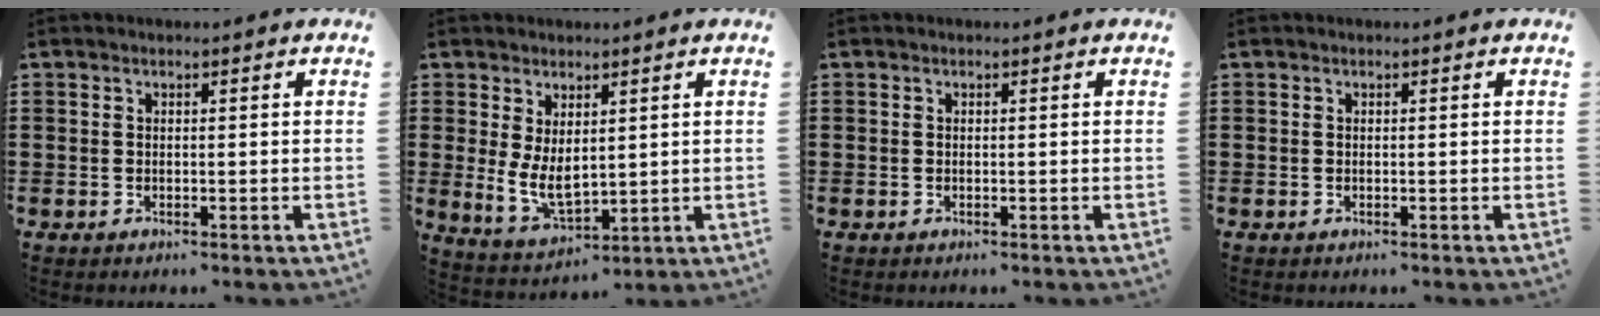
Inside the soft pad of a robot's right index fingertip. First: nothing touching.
{"total": 5.2, "force": [0.9, 2.8, 4.3], "torque": [-0.096, -0.002, 0.019]}
{"total": 0.0}
{"total": 0.0}